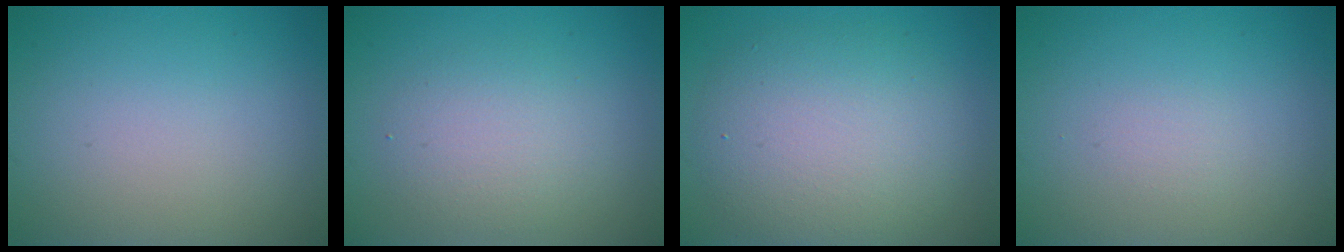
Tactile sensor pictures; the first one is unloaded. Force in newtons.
{"total": 3.1, "press": 3.1, "slide": 0.1}
{"total": 6.8, "press": 6.8, "slide": 0.4}
{"total": 0.6, "press": 0.6, "slide": 0.0}